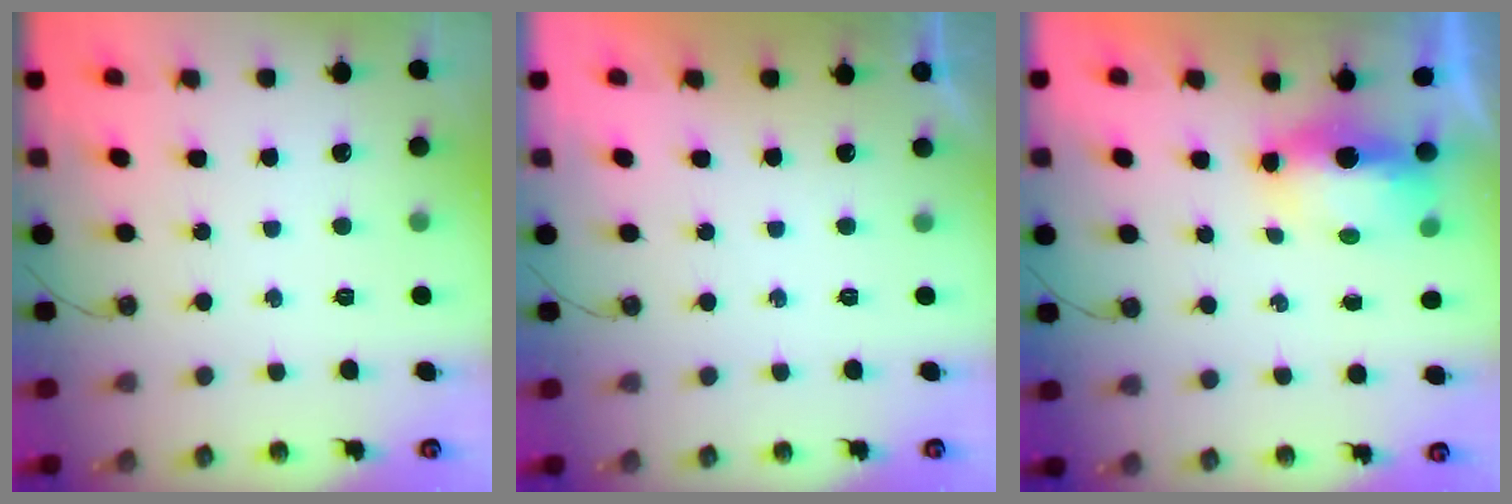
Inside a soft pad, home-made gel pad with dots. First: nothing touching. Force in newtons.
{"total": 0.0}
{"total": 15.0, "press": 9.1, "slide": 11.9}